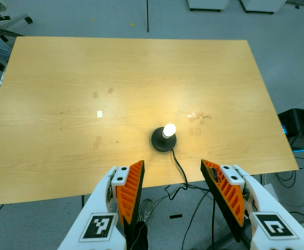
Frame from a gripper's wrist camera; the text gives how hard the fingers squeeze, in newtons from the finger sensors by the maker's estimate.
{"total": 0.0}